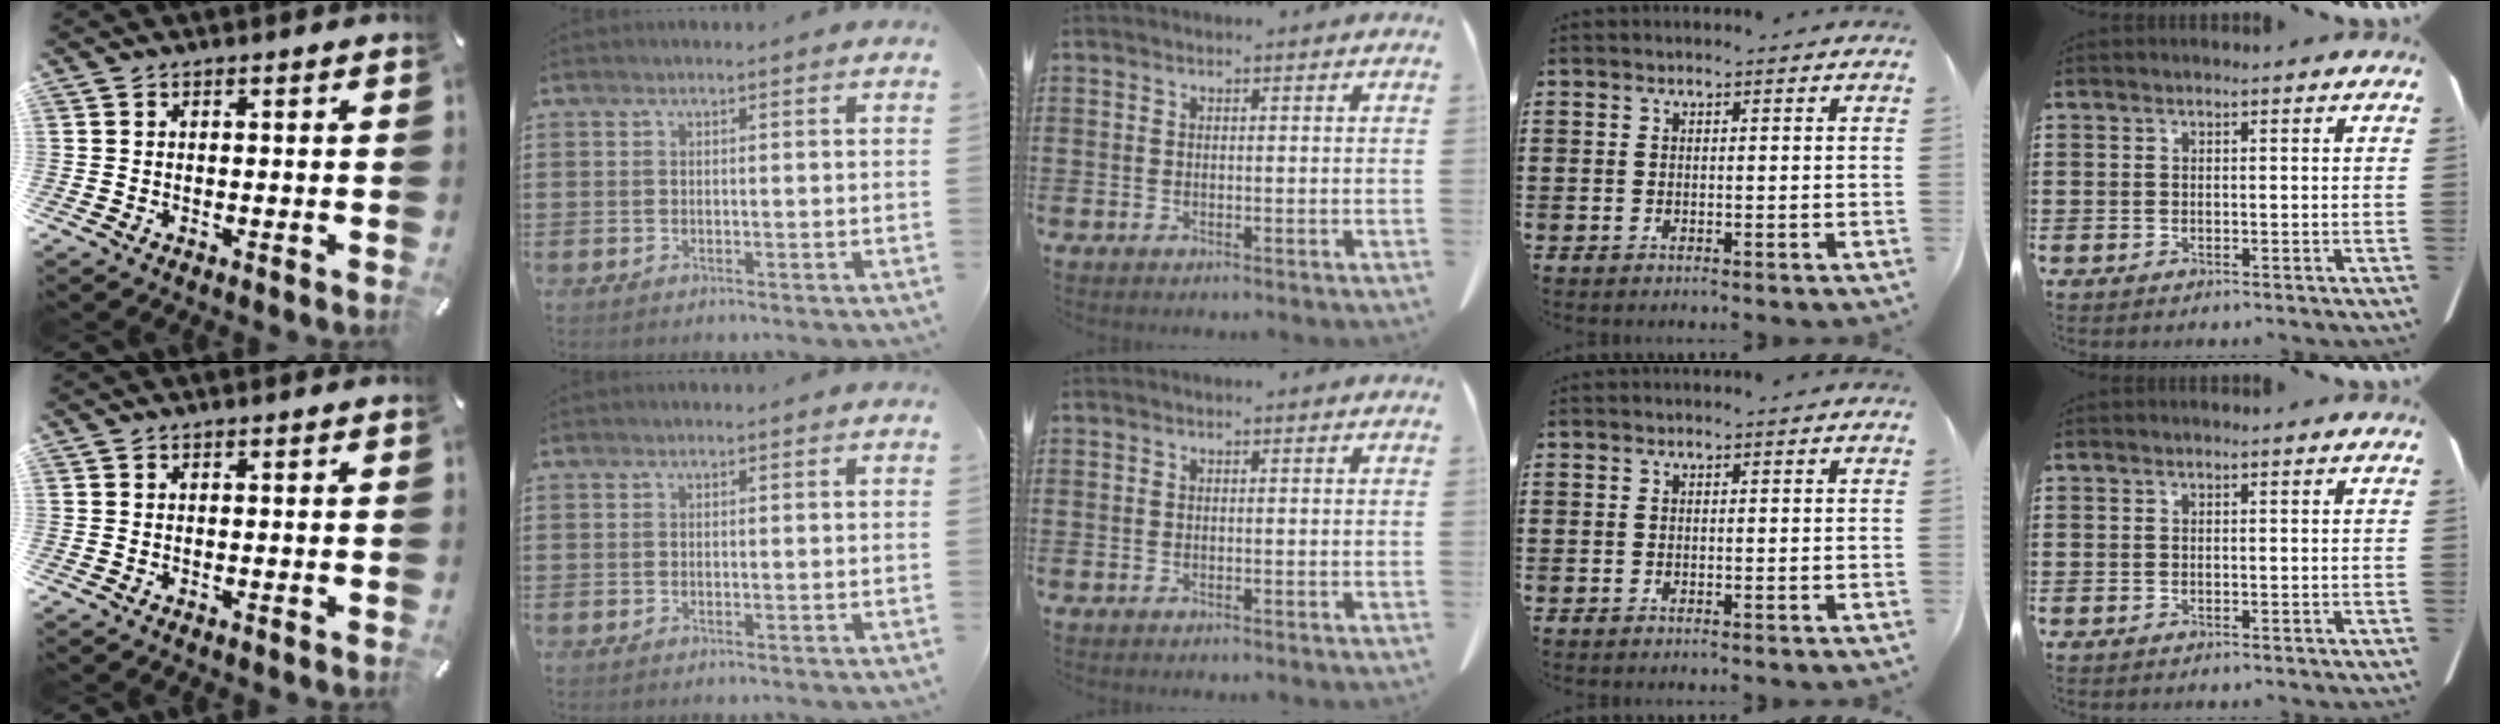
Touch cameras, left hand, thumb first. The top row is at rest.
{}